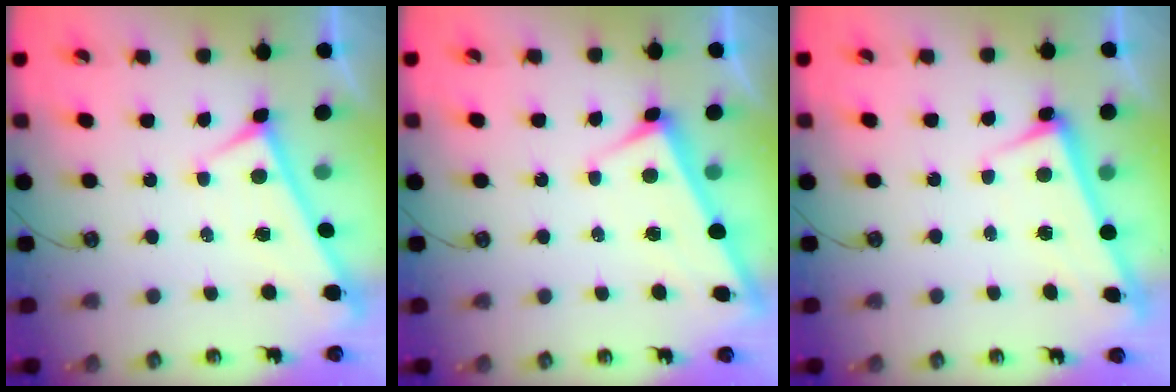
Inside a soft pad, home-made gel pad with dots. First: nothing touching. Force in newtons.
{"total": 3.1, "press": 3.1, "slide": 0.1}
{"total": 2.7, "press": 2.7, "slide": 0.4}